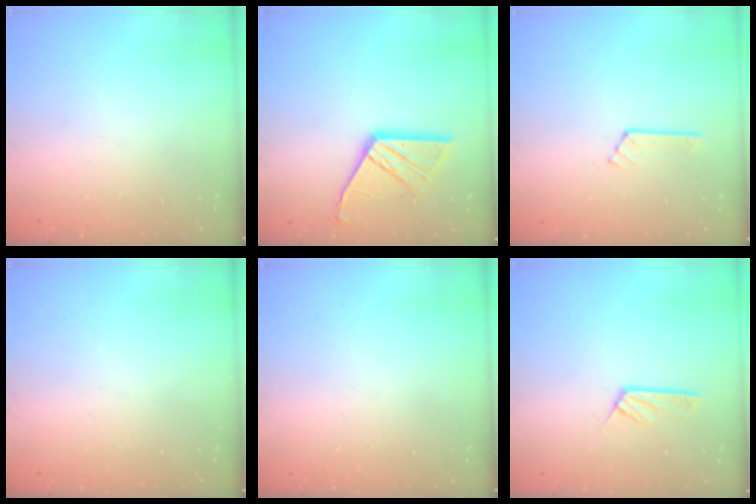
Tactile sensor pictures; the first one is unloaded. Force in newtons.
{"total": 12.2, "press": 12.2, "slide": 0.9}
{"total": 2.9, "press": 2.9, "slide": 0.3}
{"total": 0.0}
{"total": 0.0}
{"total": 5.3, "press": 5.3, "slide": 0.2}